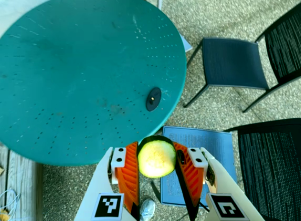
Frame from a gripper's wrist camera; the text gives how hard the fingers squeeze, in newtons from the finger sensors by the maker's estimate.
{"total": 13.8, "left": 14.3, "right": 13.2}